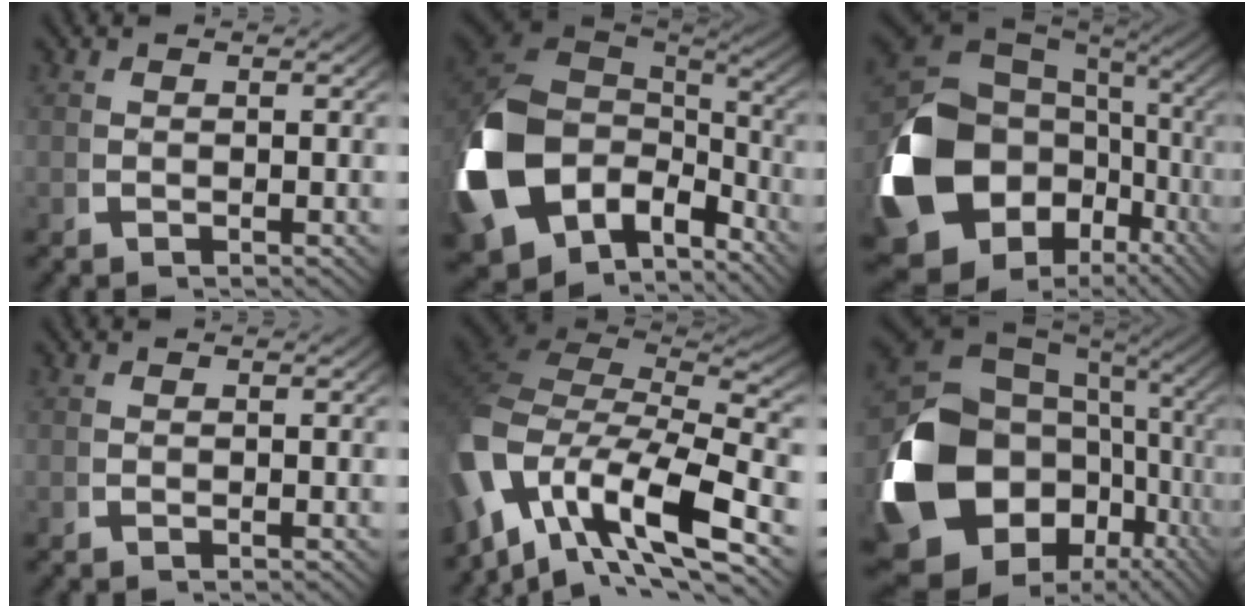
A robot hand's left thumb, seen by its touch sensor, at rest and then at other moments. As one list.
[{"total": 19.0, "force": [-2.9, 13.5, 13.0], "torque": [-0.347, -0.077, -0.008]}, {"total": 21.0, "force": [-3.9, 15.2, 13.9], "torque": [-0.310, -0.093, -0.018]}, {"total": 0.0}, {"total": 15.9, "force": [0.6, 9.8, 12.4], "torque": [-0.278, -0.044, 0.025]}, {"total": 23.4, "force": [-4.1, 17.3, 15.3], "torque": [-0.332, -0.087, -0.030]}]